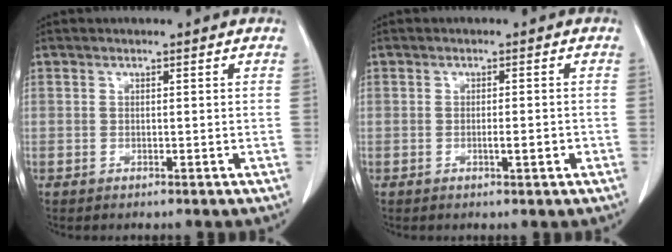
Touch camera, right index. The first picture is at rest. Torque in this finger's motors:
{"motor_torque": [0.69, -0.35, 0.39, 0.08]}